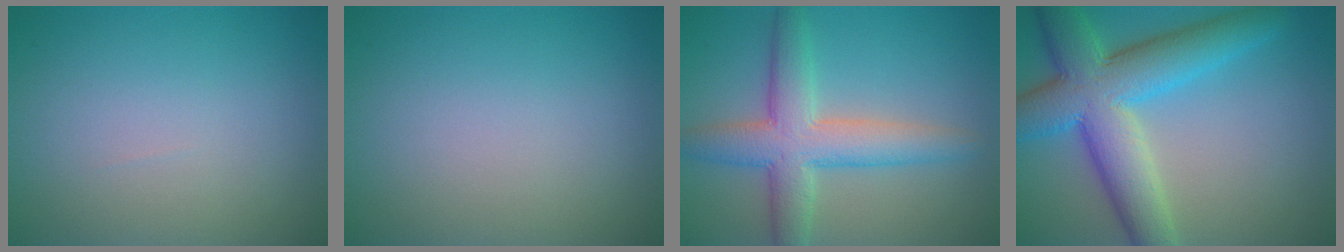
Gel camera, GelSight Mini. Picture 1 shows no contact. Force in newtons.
{"total": 0.0}
{"total": 6.8, "press": 6.8, "slide": 0.1}
{"total": 9.6, "press": 9.6, "slide": 0.3}